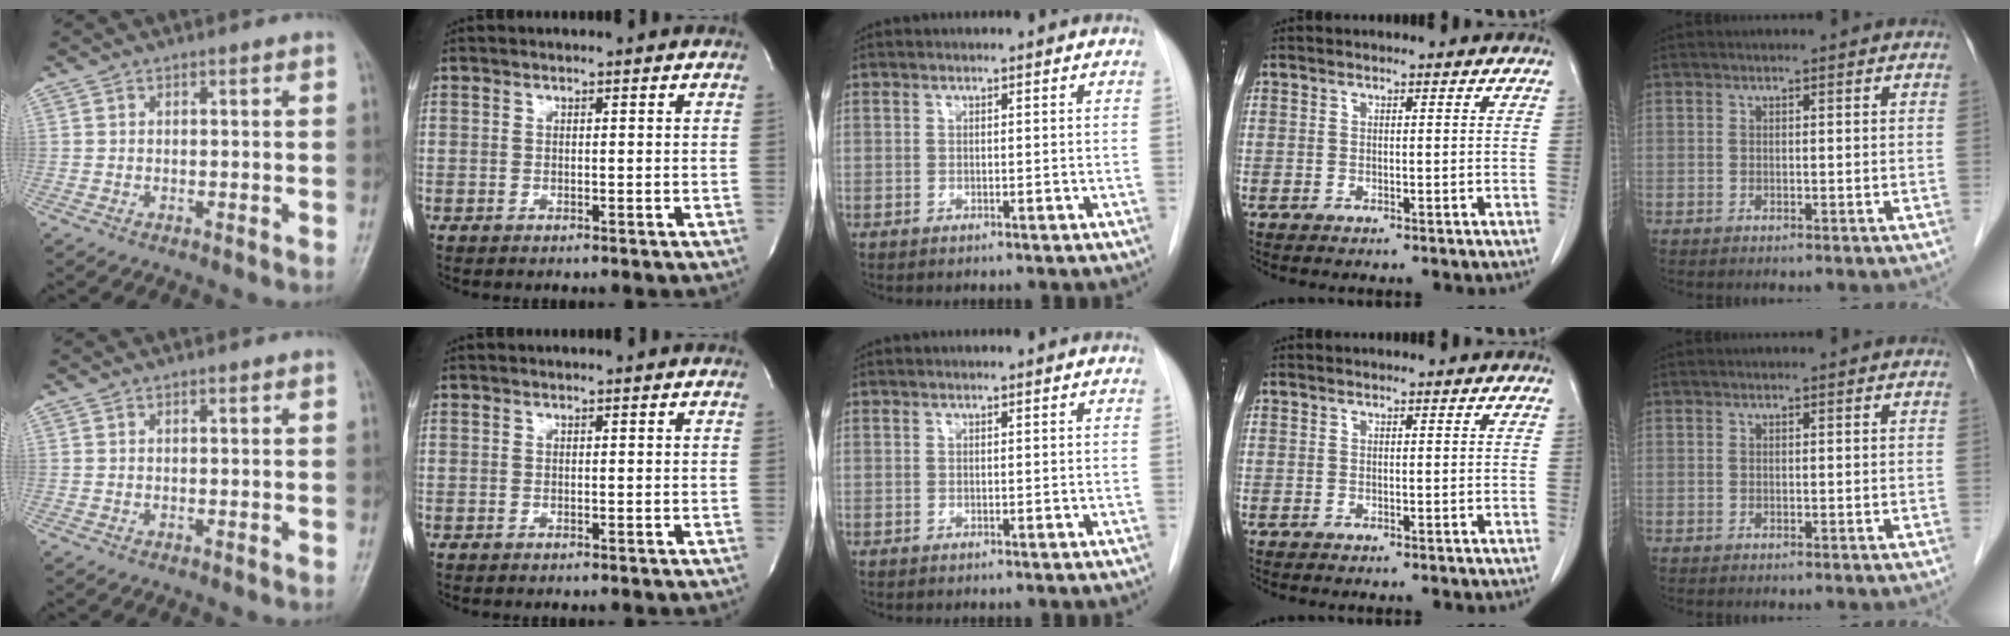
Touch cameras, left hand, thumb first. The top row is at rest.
{}